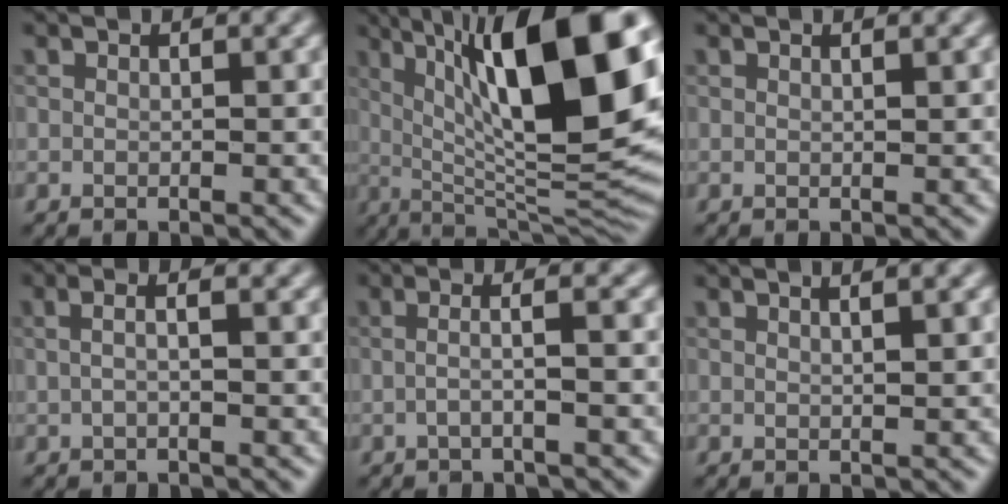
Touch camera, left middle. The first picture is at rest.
{"total": 17.0, "force": [4.1, 5.0, 15.7], "torque": [-0.229, 0.016, 0.081]}
{"total": 0.7, "force": [0.2, 0.2, 0.6], "torque": [-0.002, 0.002, 0.000]}
{"total": 2.2, "force": [0.0, 0.9, 2.0], "torque": [-0.021, 0.005, -0.017]}
{"total": 2.7, "force": [-0.9, 0.7, 2.5], "torque": [-0.033, 0.004, -0.019]}
{"total": 2.0, "force": [0.7, 0.7, 1.7], "torque": [-0.008, 0.009, -0.007]}